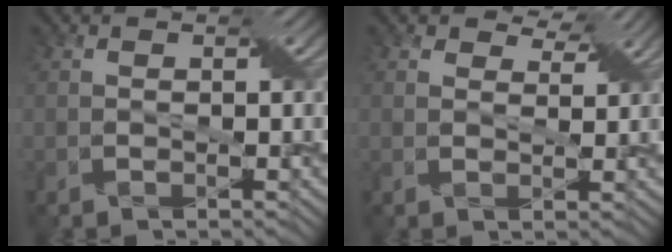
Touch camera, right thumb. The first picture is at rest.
{"total": 4.3, "force": [3.6, 1.8, 1.5], "torque": [-0.030, -0.004, 0.057]}